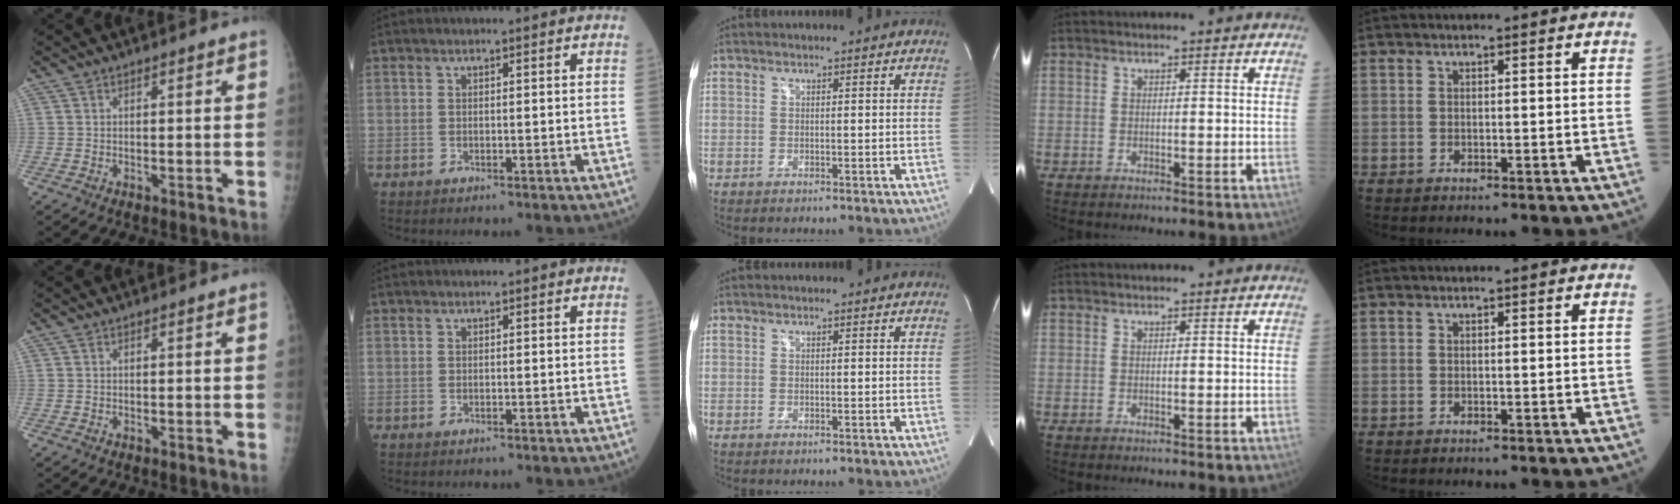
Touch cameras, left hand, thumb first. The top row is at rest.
{}